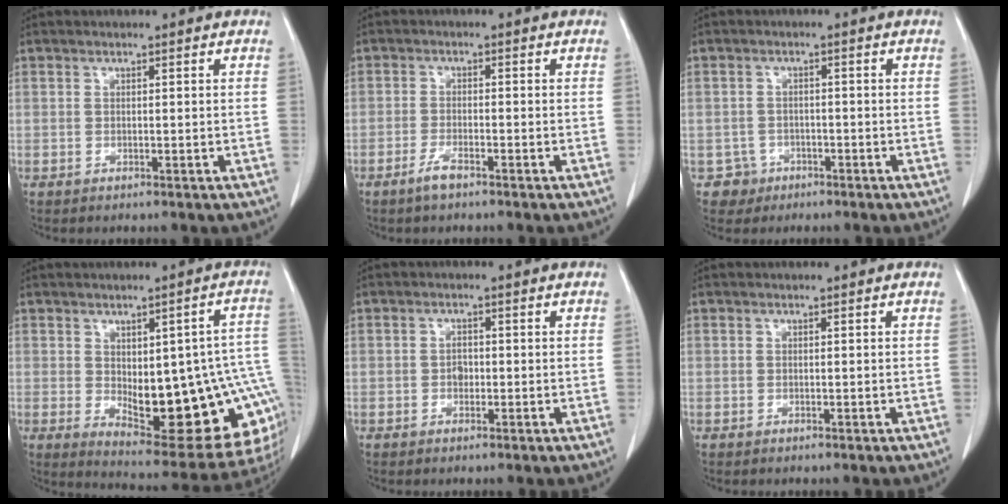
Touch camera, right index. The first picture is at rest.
{"total": 2.7, "force": [-2.0, 0.4, 1.7], "torque": [-0.041, -0.002, -0.039]}
{"total": 3.3, "force": [-1.5, 2.8, -0.6], "torque": [0.016, 0.015, -0.026]}
{"total": 21.3, "force": [-2.7, 7.6, 19.7], "torque": [-0.183, 0.014, -0.008]}
{"total": 1.5, "force": [-0.3, 1.1, 1.0], "torque": [-0.014, 0.004, -0.005]}
{"total": 0.0}